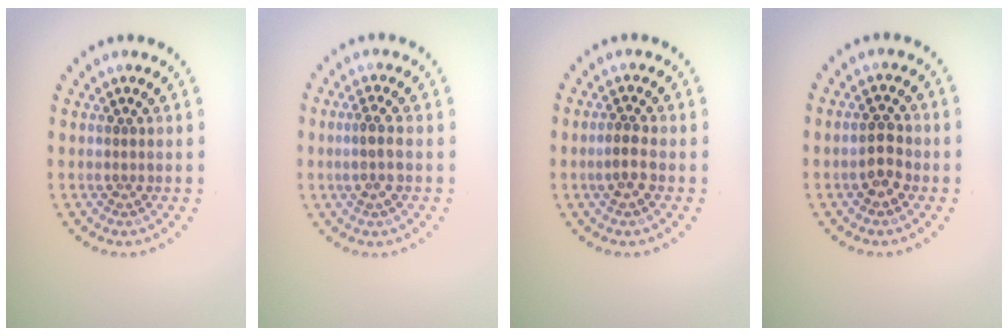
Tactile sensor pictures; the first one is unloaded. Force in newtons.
{"total": 1.7, "press": 1.5, "slide": 0.7}
{"total": 1.9, "press": 1.8, "slide": 0.7}
{"total": 2.2, "press": 2.2, "slide": 0.3}